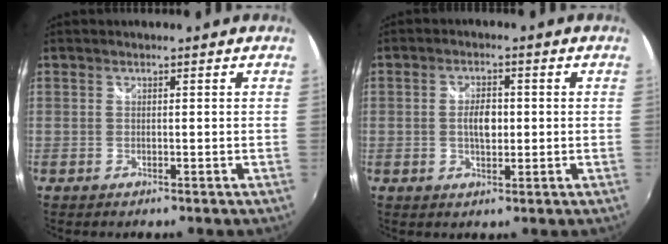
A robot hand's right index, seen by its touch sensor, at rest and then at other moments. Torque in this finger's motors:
{"motor_torque": [0.85, 0.00, 0.34, 0.09]}